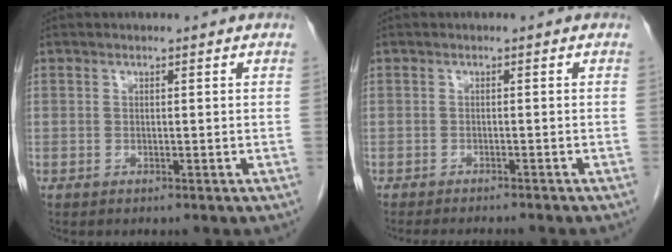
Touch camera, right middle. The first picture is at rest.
{"total": 6.3, "force": [-5.6, 0.6, 2.8], "torque": [-0.027, -0.008, -0.076]}